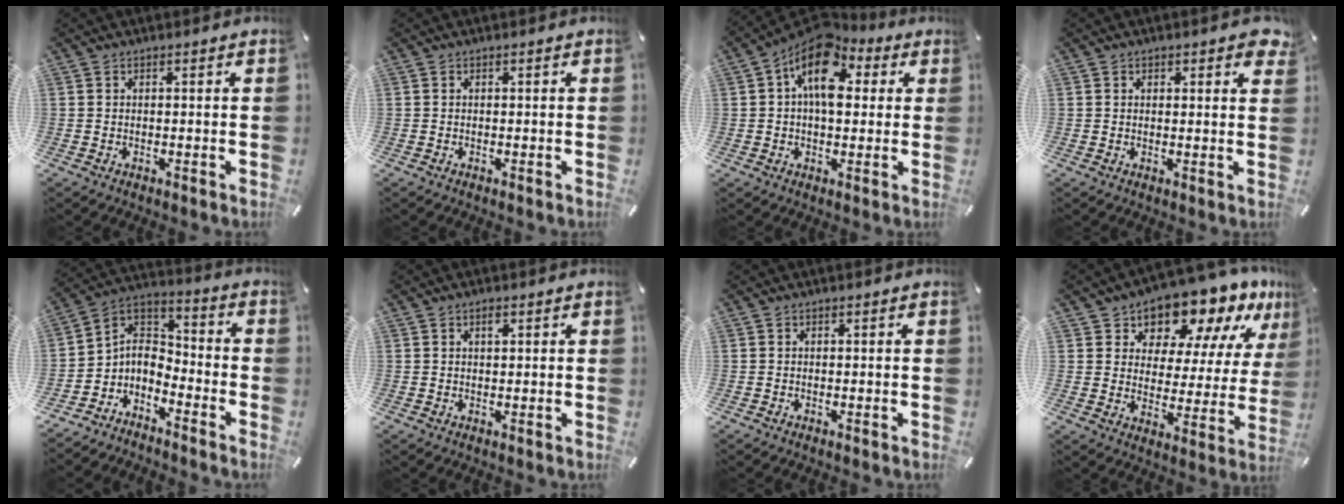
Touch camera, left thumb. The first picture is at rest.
{"total": 0.0}
{"total": 14.2, "force": [4.7, 8.6, 10.2], "torque": [-0.158, -0.016, 0.081]}
{"total": 2.1, "force": [1.3, 1.1, 1.2], "torque": [-0.003, -0.005, 0.018]}
{"total": 5.9, "force": [-3.7, 4.2, 1.7], "torque": [-0.050, 0.006, -0.076]}
{"total": 1.2, "force": [0.6, 0.6, 0.9], "torque": [-0.011, -0.001, 0.008]}
{"total": 0.0}
{"total": 11.9, "force": [10.6, 4.9, 2.1], "torque": [-0.044, -0.097, 0.187]}